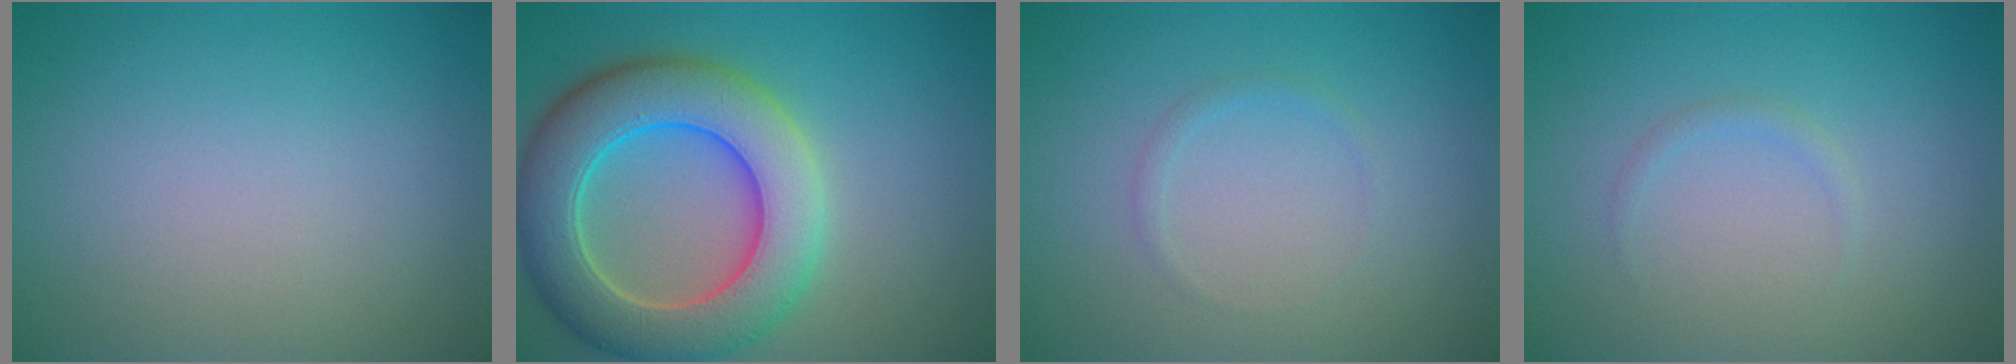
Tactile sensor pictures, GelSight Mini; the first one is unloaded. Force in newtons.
{"total": 9.6, "press": 9.6, "slide": 0.4}
{"total": 0.7, "press": 0.7, "slide": 0.0}
{"total": 0.7, "press": 0.7, "slide": 0.1}